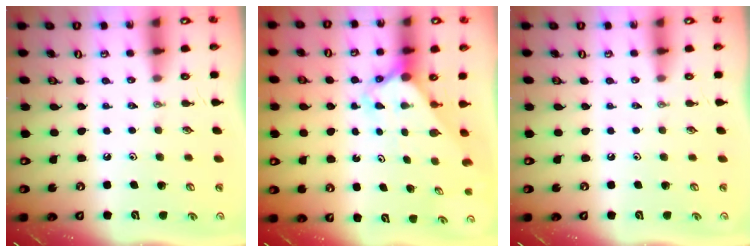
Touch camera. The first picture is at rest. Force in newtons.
{"total": 2.7, "press": 2.7, "slide": 0.2}
{"total": 0.0}